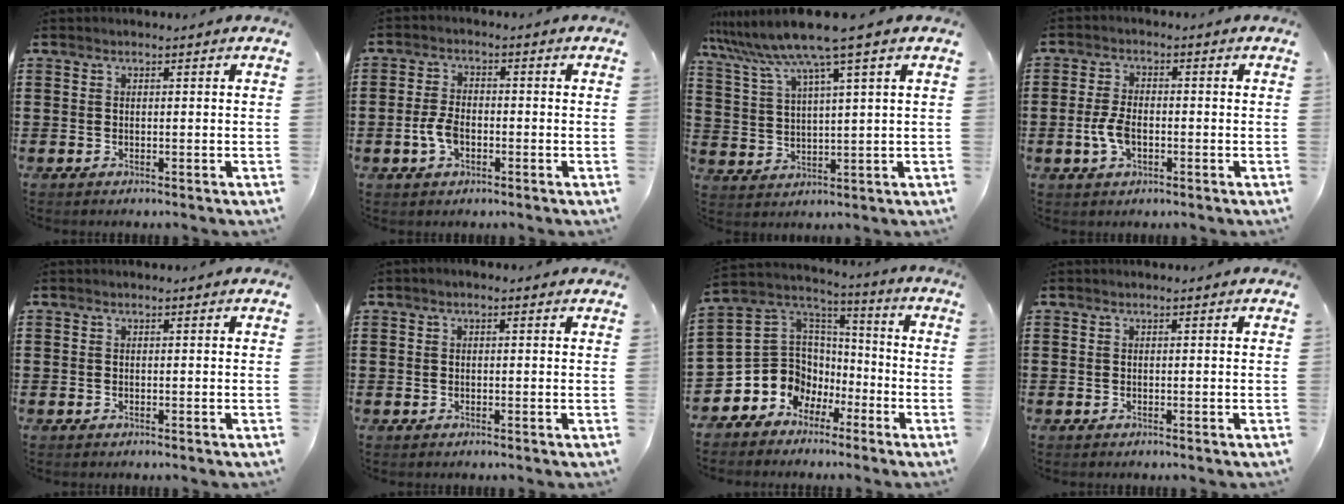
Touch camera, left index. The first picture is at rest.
{"total": 4.3, "force": [-1.2, 2.4, 3.4], "torque": [-0.089, -0.005, -0.028]}
{"total": 8.3, "force": [6.1, -0.6, 5.5], "torque": [-0.133, -0.036, 0.100]}
{"total": 4.8, "force": [-1.0, 2.5, 4.0], "torque": [-0.097, -0.005, -0.024]}
{"total": 0.0}
{"total": 0.6, "force": [0.0, 0.3, 0.6], "torque": [-0.010, 0.003, 0.000]}
{"total": 8.9, "force": [-3.1, 8.2, 1.3], "torque": [-0.073, -0.011, -0.056]}
{"total": 0.0}